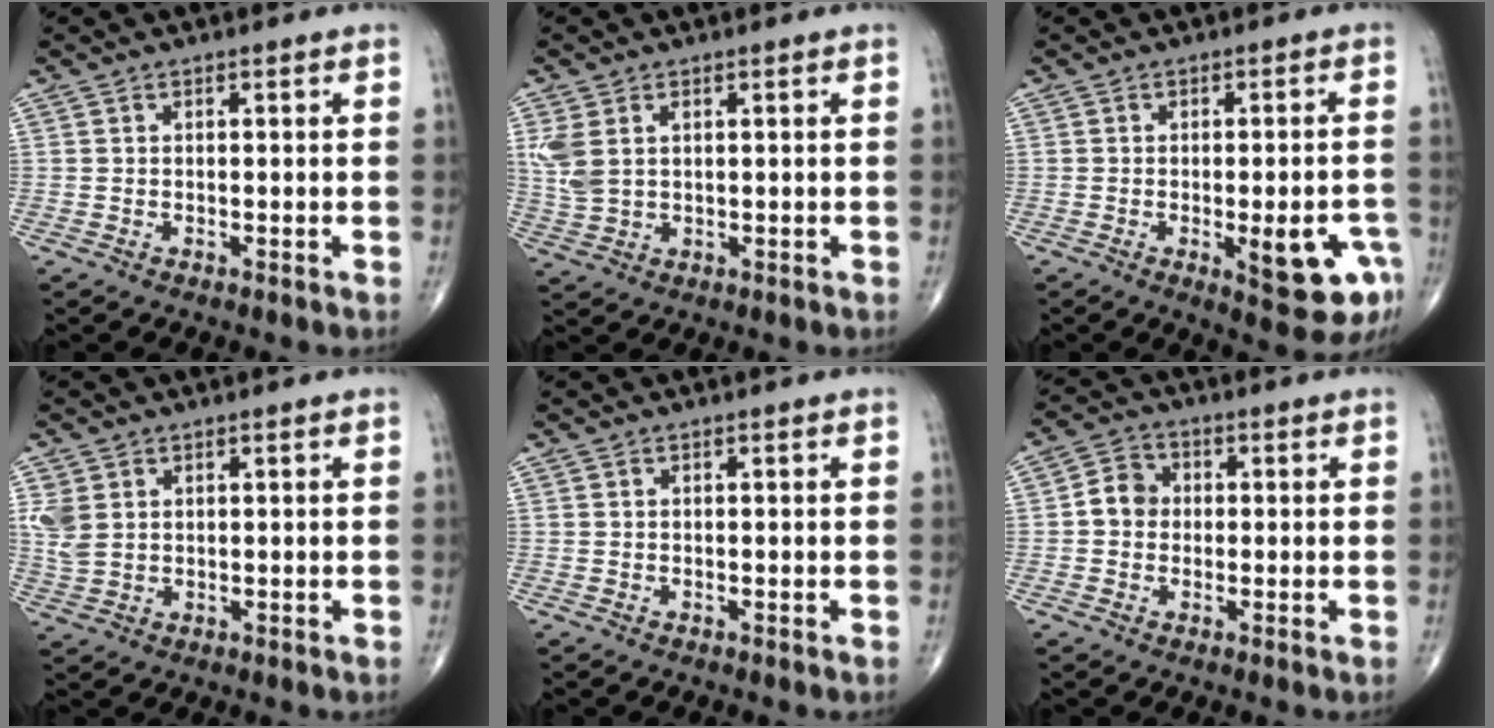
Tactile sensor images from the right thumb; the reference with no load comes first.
{"total": 5.6, "force": [1.6, 3.4, 4.1], "torque": [-0.106, 0.004, 0.041]}
{"total": 10.6, "force": [-3.8, 3.5, 9.2], "torque": [-0.094, 0.010, -0.038]}
{"total": 4.5, "force": [1.4, 3.3, 2.7], "torque": [-0.062, -0.001, 0.036]}
{"total": 0.0}
{"total": 5.0, "force": [-0.1, 4.4, 2.4], "torque": [-0.028, 0.014, -0.011]}